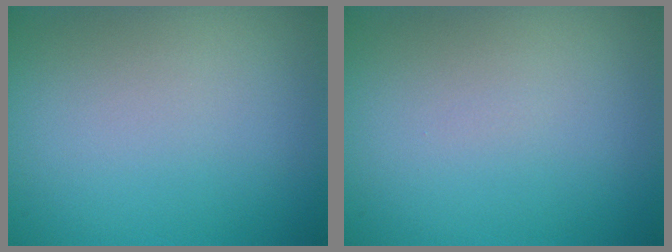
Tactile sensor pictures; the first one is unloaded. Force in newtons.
{"total": 0.0}